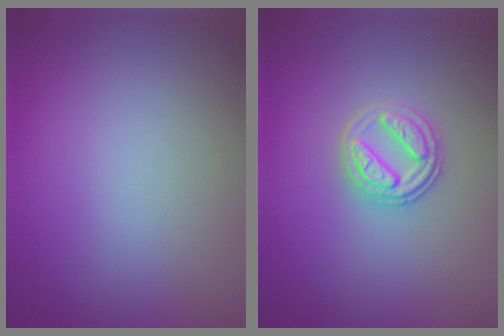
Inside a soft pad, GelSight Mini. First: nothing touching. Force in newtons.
{"total": 2.7, "press": 2.7, "slide": 0.5}